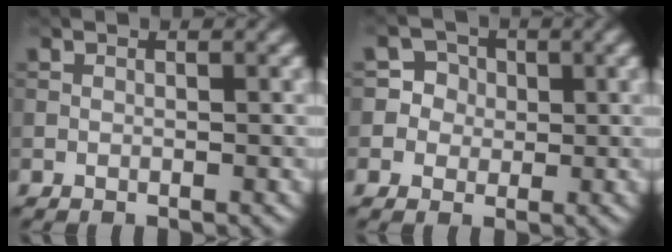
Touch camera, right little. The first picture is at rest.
{"total": 2.8, "force": [0.0, 2.8, 0.4], "torque": [0.007, 0.006, 0.006]}